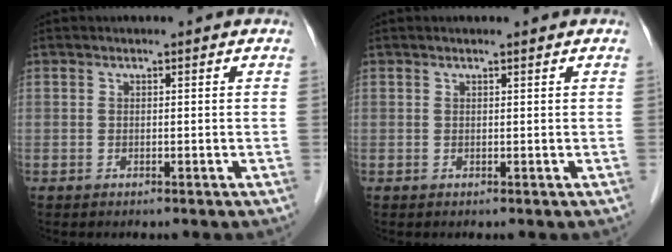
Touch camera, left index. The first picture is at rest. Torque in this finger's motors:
{"motor_torque": [0.20, -0.14, 0.02, 0.00]}